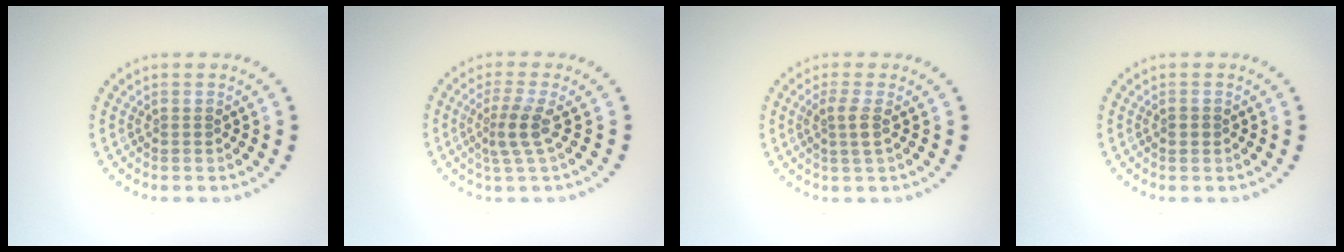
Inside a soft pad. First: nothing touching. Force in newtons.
{"total": 2.5, "press": 1.8, "slide": 1.8}
{"total": 1.6, "press": 1.4, "slide": 0.8}
{"total": 0.9, "press": 0.9, "slide": 0.2}